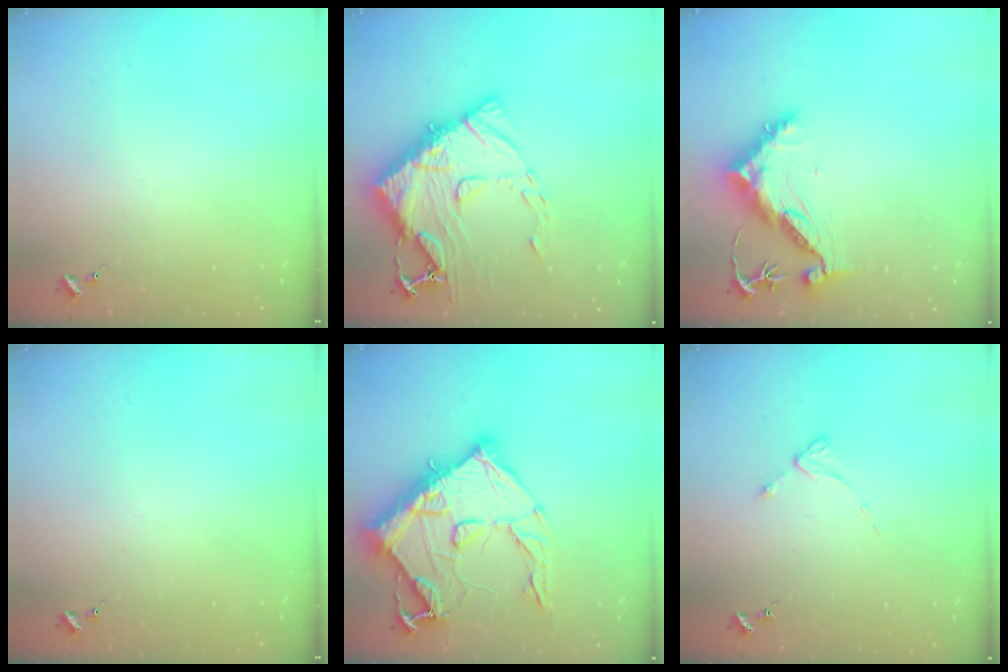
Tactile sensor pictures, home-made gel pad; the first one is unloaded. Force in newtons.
{"total": 17.4, "press": 17.4, "slide": 1.6}
{"total": 11.7, "press": 11.7, "slide": 0.9}
{"total": 0.0}
{"total": 22.3, "press": 22.2, "slide": 1.4}
{"total": 2.0, "press": 2.0, "slide": 0.3}